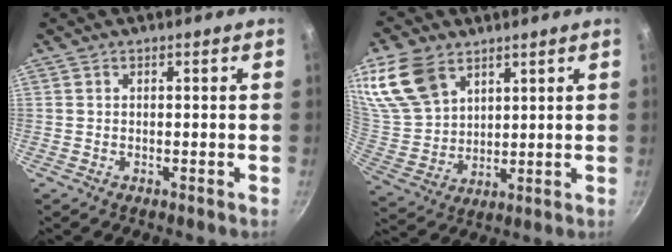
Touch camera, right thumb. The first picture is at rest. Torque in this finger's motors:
{"motor_torque": [-1.36, 1.83, 0.44, -0.23, 0.12]}